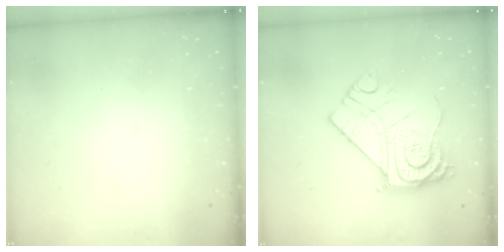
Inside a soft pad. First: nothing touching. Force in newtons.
{"total": 17.2, "press": 17.1, "slide": 1.3}